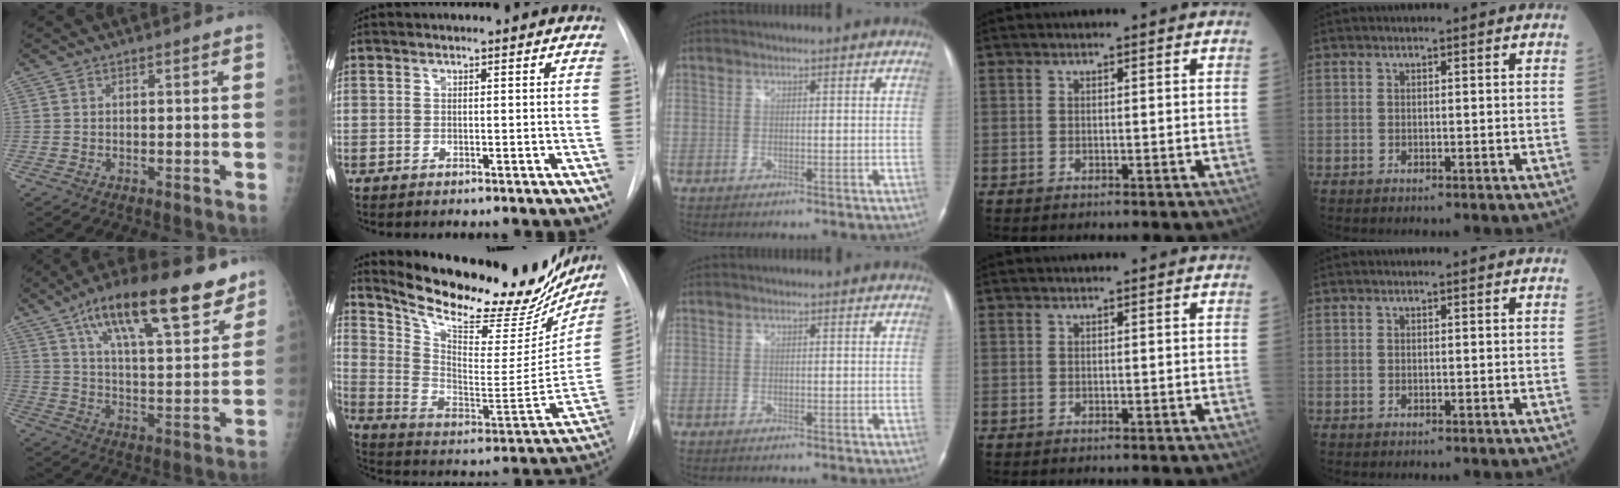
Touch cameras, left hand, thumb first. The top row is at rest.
{"thumb": {"total": 23.2, "force": [14.3, 7.8, 16.6], "torque": [-0.232, -0.037, 0.228]}, "index": {"total": 29.2, "force": [24.0, 8.7, 14.2], "torque": [-0.228, -0.032, 0.336]}}